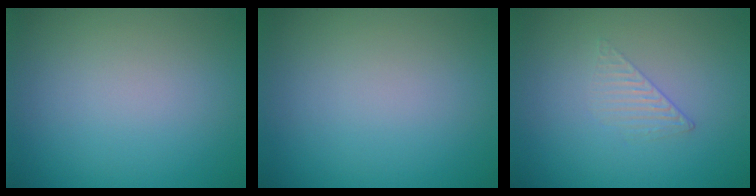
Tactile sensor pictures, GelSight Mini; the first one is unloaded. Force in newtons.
{"total": 0.0}
{"total": 1.4, "press": 0.3, "slide": 1.4}